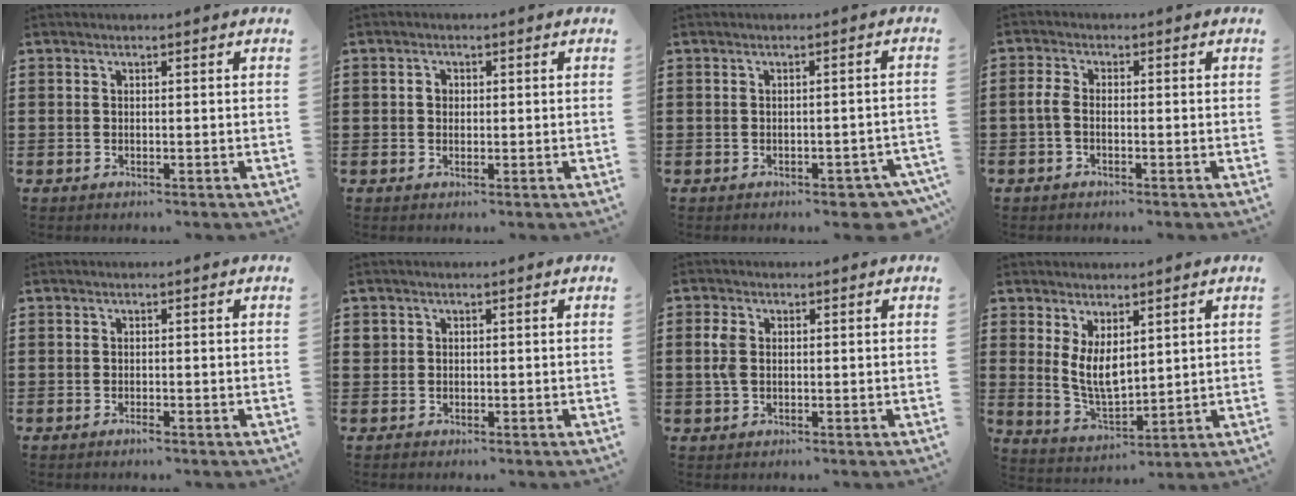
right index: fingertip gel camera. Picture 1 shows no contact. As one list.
[{"total": 1.4, "force": [0.2, 1.1, 0.7], "torque": [-0.016, 0.007, 0.004]}, {"total": 2.5, "force": [-2.0, 0.6, 1.4], "torque": [-0.025, 0.000, -0.038]}, {"total": 2.2, "force": [-0.9, 1.1, 1.7], "torque": [-0.047, -0.003, -0.022]}, {"total": 0.8, "force": [-0.6, 0.1, 0.5], "torque": [-0.013, -0.005, -0.010]}, {"total": 1.3, "force": [0.1, 1.2, 0.1], "torque": [-0.006, 0.006, 0.001]}, {"total": 3.1, "force": [0.3, 2.0, 2.4], "torque": [-0.066, 0.002, 0.001]}, {"total": 6.1, "force": [2.0, 3.2, 4.8], "torque": [-0.095, -0.006, 0.035]}]